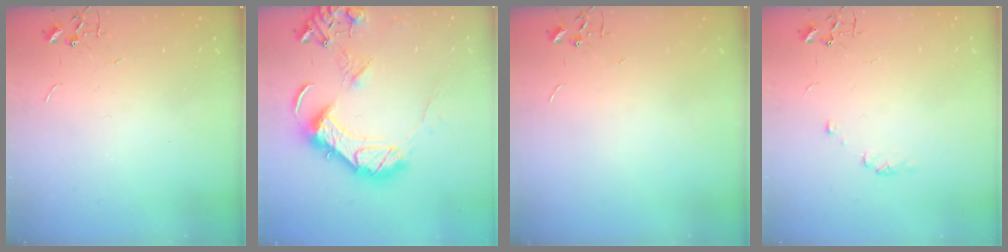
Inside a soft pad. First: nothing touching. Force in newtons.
{"total": 18.8, "press": 18.7, "slide": 1.8}
{"total": 0.0}
{"total": 4.9, "press": 4.8, "slide": 0.6}